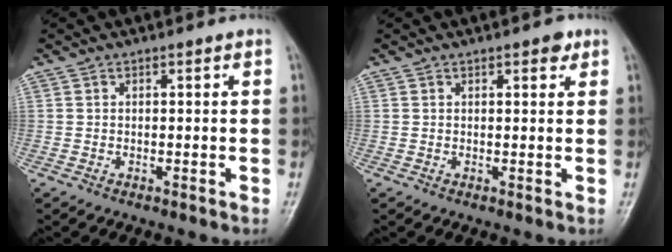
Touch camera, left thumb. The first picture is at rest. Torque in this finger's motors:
{"motor_torque": [-0.35, -0.14, -0.49, 0.03, 0.04]}